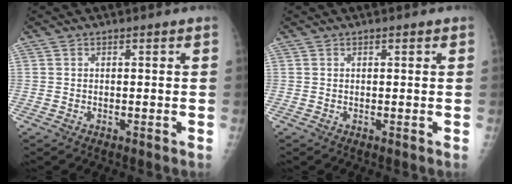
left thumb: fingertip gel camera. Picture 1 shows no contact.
{"total": 0.6, "force": [0.3, 0.1, 0.5], "torque": [-0.008, 0.001, 0.004]}